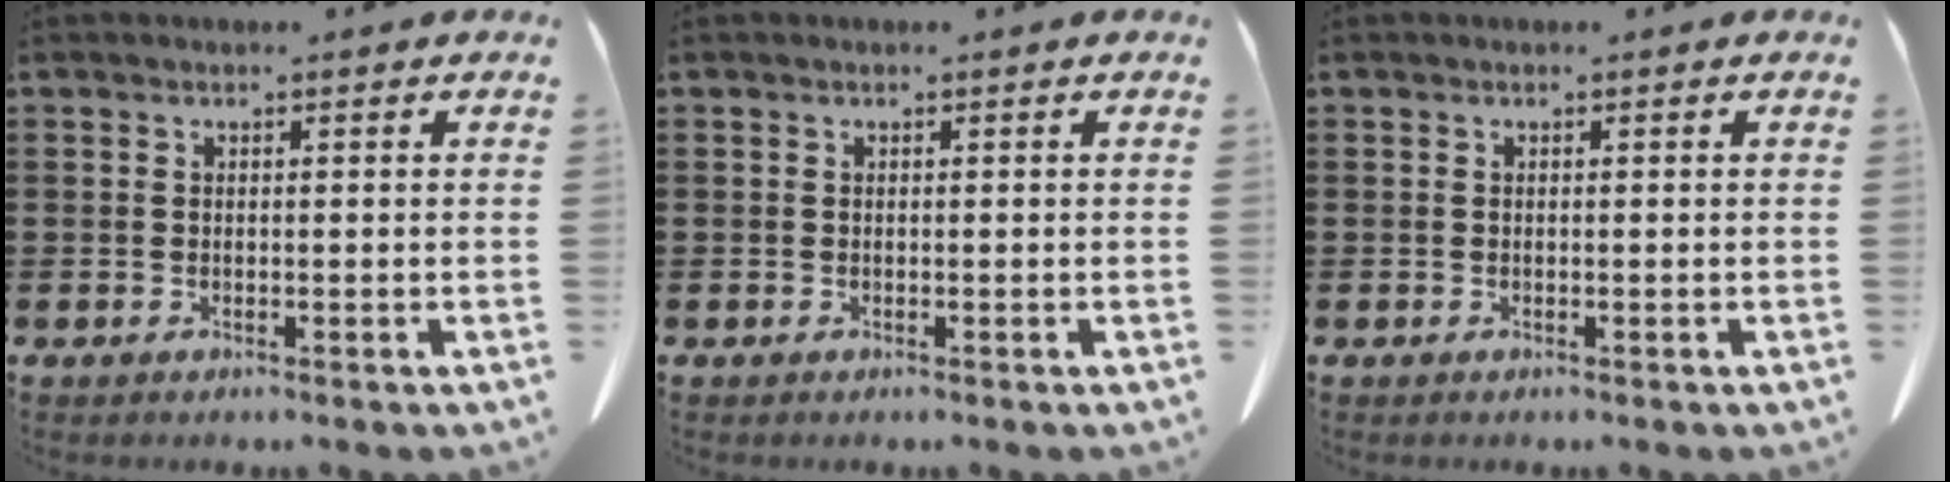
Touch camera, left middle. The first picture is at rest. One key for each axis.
{"total": 0.0}
{"total": 0.0}